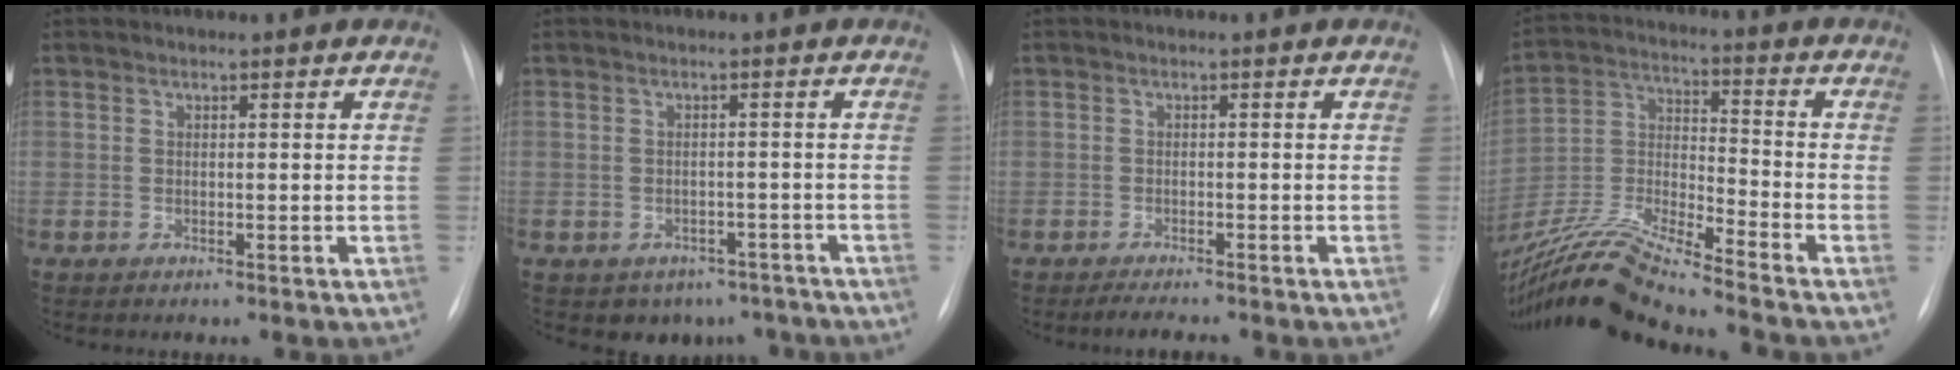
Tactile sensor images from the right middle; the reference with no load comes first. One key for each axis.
{"total": 5.8, "fx": -4.3, "fy": 3.9, "fz": 0.7, "tx": 0.006, "ty": 0.019, "tz": -0.050}
{"total": 2.4, "fx": -2.1, "fy": 0.3, "fz": 1.2, "tx": -0.027, "ty": -0.007, "tz": -0.031}
{"total": 18.7, "fx": -16.8, "fy": -1.0, "fz": 8.3, "tx": -0.188, "ty": -0.007, "tz": -0.317}